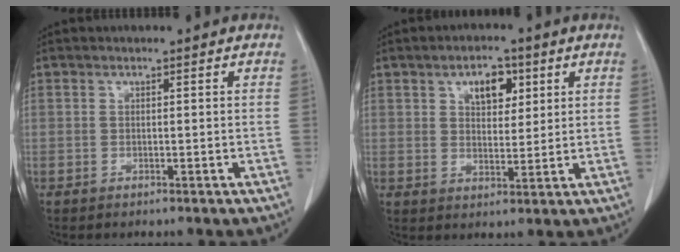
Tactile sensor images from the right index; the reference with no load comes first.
{"total": 5.9, "force": [2.7, 3.2, 4.2], "torque": [-0.066, 0.005, 0.045]}